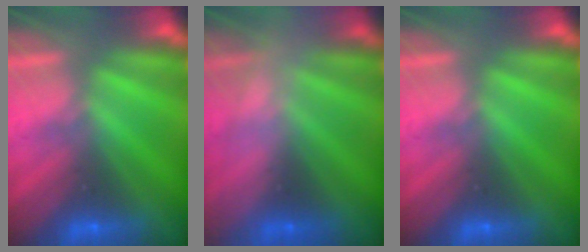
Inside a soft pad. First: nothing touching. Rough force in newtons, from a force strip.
{"total": 2.6}
{"total": 0.0}